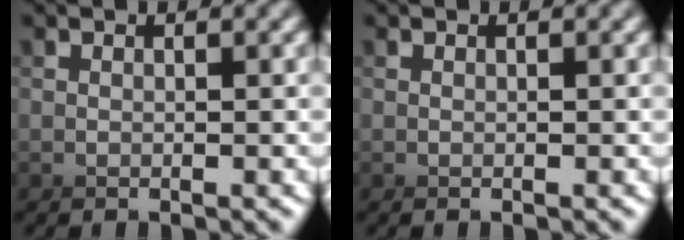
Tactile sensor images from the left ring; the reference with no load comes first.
{"total": 0.0}